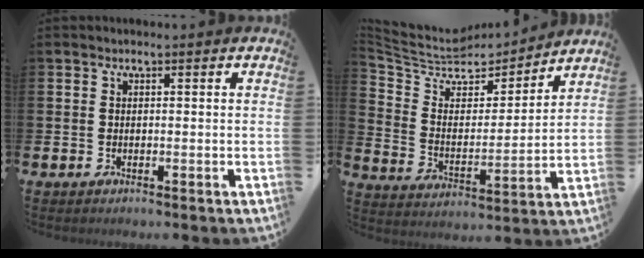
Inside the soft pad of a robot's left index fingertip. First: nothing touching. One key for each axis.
{"total": 6.5, "fx": 5.2, "fy": 3.4, "fz": 1.9, "tx": -0.075, "ty": -0.041, "tz": 0.084}